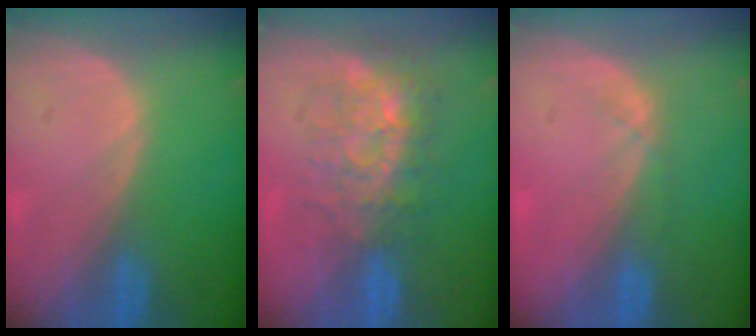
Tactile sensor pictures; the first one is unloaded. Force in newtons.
{"total": 8.8, "press": 7.5, "slide": 4.5}
{"total": 1.7, "press": 1.5, "slide": 0.8}